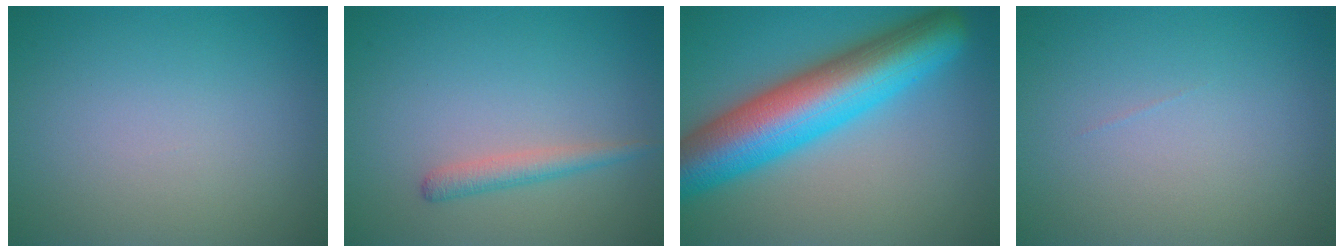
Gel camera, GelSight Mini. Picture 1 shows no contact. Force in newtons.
{"total": 1.7, "press": 1.7, "slide": 0.1}
{"total": 11.6, "press": 11.6, "slide": 0.4}
{"total": 0.0}